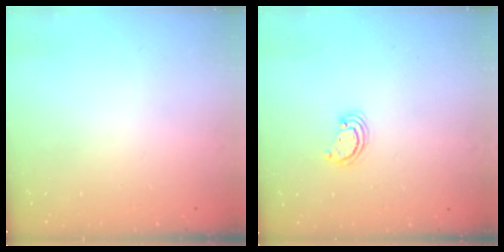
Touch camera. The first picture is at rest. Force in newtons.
{"total": 2.3, "press": 2.3, "slide": 0.3}